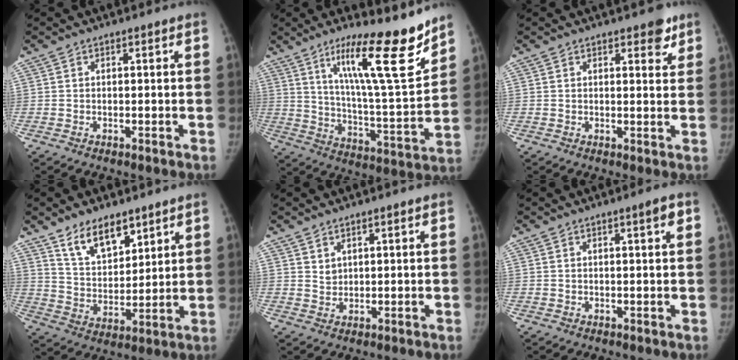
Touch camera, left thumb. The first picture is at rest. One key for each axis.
{"total": 19.8, "fx": 13.2, "fy": 2.9, "fz": 14.5, "tx": -0.197, "ty": -0.083, "tz": 0.219}
{"total": 3.7, "fx": 2.4, "fy": 1.7, "fz": 2.2, "tx": -0.004, "ty": -0.011, "tz": 0.027}
{"total": 10.7, "fx": 7.4, "fy": 5.4, "fz": 5.6, "tx": -0.062, "ty": -0.052, "tz": 0.140}
{"total": 1.7, "fx": 1.3, "fy": 1.0, "fz": 0.5, "tx": 0.006, "ty": -0.011, "tz": 0.026}
{"total": 2.1, "fx": 1.0, "fy": 0.2, "fz": 1.9, "tx": -0.026, "ty": -0.002, "tz": 0.014}